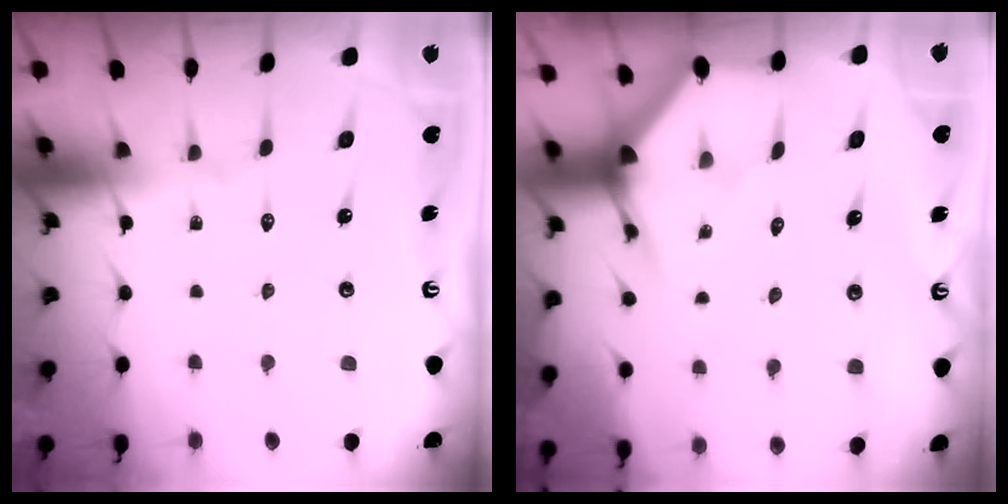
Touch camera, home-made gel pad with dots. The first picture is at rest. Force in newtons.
{"total": 3.4, "press": 3.4, "slide": 0.1}